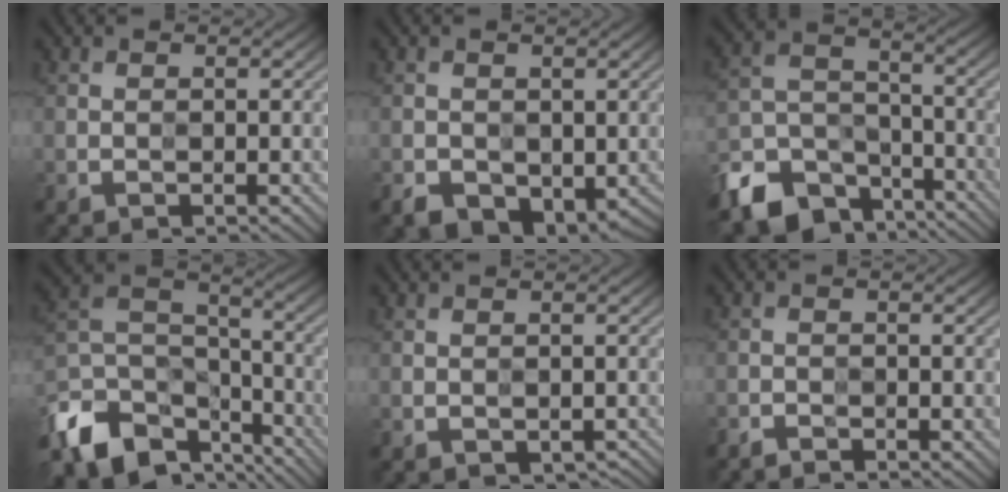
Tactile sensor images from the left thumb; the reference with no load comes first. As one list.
[{"total": 4.1, "force": [-1.6, 2.9, 2.4], "torque": [-0.041, -0.016, -0.026]}, {"total": 12.1, "force": [-8.7, 6.8, 5.0], "torque": [-0.119, -0.020, -0.158]}, {"total": 14.0, "force": [-8.8, 7.9, 7.6], "torque": [-0.196, -0.026, -0.163]}, {"total": 1.7, "force": [-0.7, 1.0, 1.1], "torque": [-0.016, -0.006, -0.006]}, {"total": 1.4, "force": [-1.4, 0.1, 0.1], "torque": [-0.001, -0.003, -0.029]}]